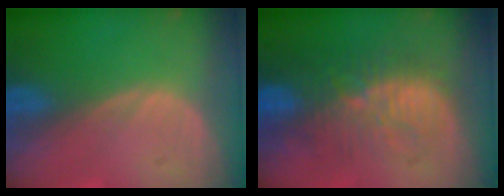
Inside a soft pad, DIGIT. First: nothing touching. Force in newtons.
{"total": 10.1, "press": 9.5, "slide": 3.4}